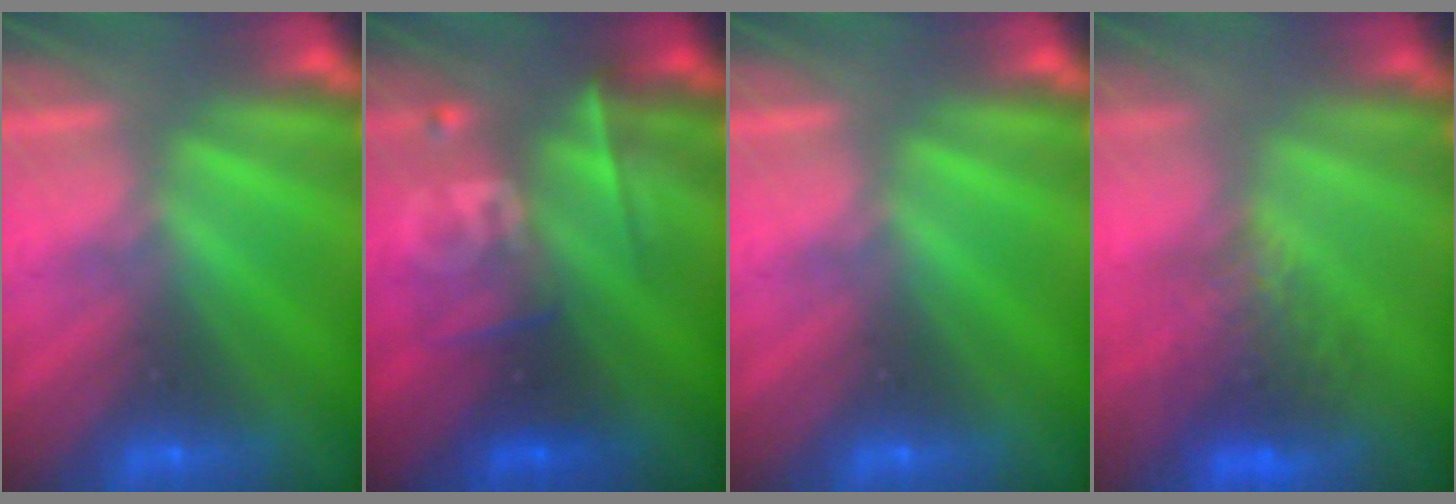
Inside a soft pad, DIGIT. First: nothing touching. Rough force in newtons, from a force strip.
{"total": 2.3}
{"total": 0.0}
{"total": 6.9}